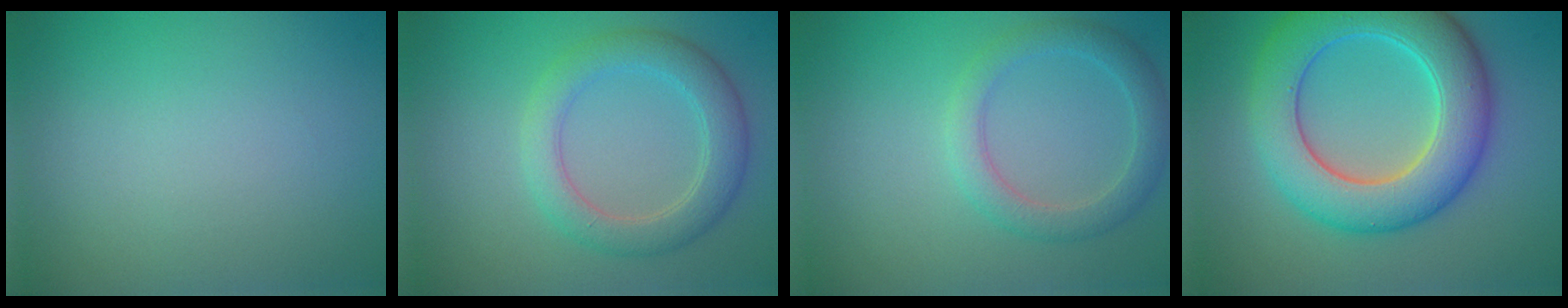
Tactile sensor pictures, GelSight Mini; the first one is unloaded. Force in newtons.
{"total": 4.0, "press": 4.0, "slide": 0.1}
{"total": 2.9, "press": 2.9, "slide": 0.1}
{"total": 8.9, "press": 8.9, "slide": 0.3}